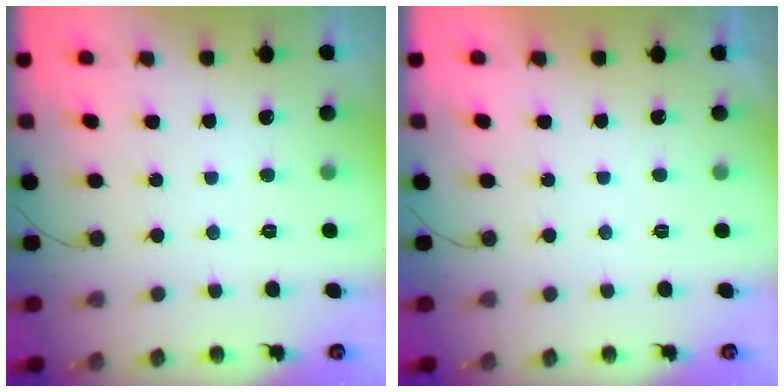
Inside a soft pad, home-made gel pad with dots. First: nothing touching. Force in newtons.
{"total": 2.2, "press": 2.1, "slide": 0.4}